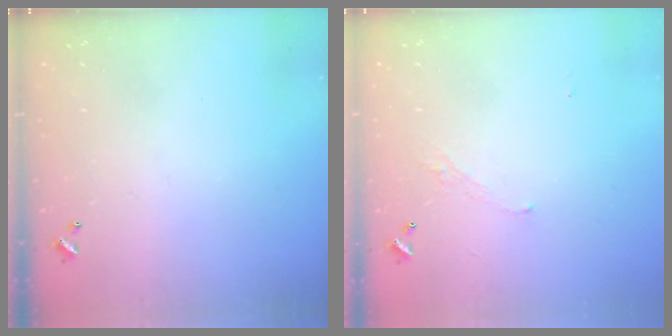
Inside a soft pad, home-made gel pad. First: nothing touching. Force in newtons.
{"total": 3.5, "press": 3.5, "slide": 0.3}